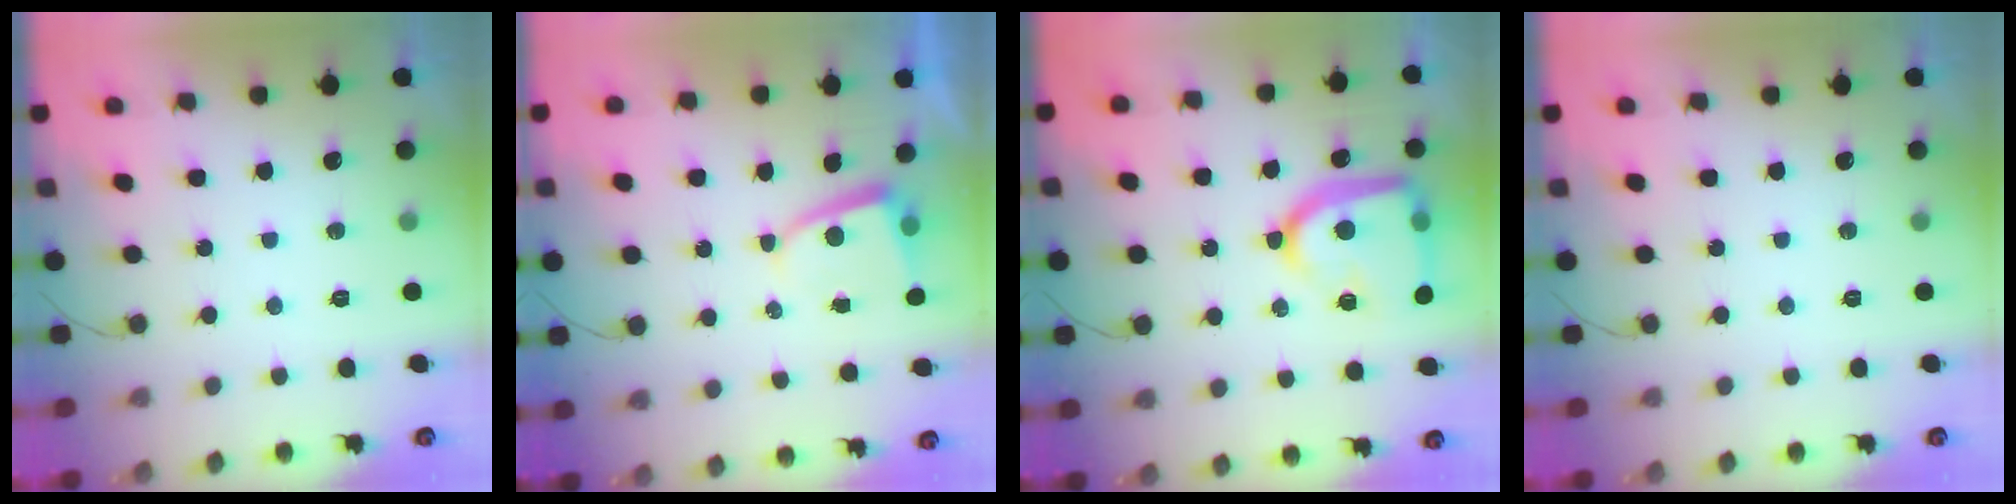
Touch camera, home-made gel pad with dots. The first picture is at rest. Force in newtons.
{"total": 3.3, "press": 3.3, "slide": 0.5}
{"total": 20.2, "press": 20.1, "slide": 1.9}
{"total": 0.0}